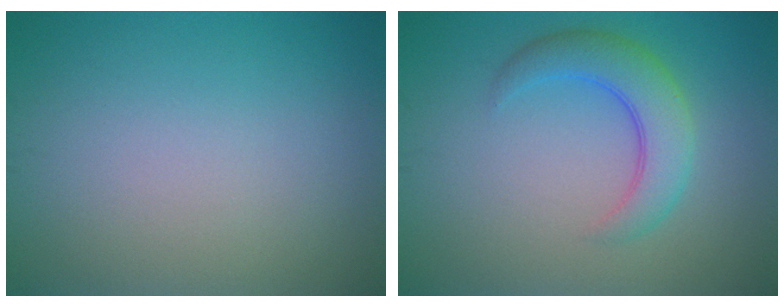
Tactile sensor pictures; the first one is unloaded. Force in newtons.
{"total": 4.4, "press": 4.4, "slide": 0.3}